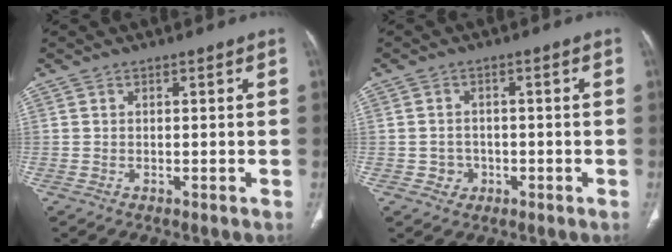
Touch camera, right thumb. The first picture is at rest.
{"total": 2.9, "force": [-0.9, 2.6, 0.6], "torque": [0.005, 0.009, -0.012]}